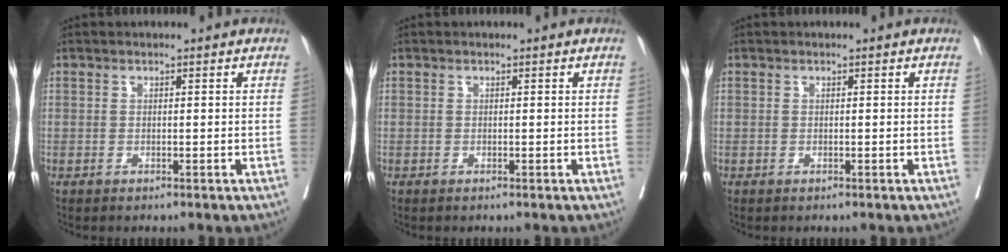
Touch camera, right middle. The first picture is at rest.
{"total": 0.0}
{"total": 0.0}